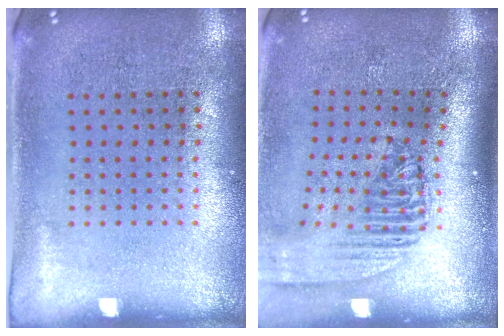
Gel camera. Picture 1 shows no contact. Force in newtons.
{"total": 2.3, "press": 1.8, "slide": 1.5}